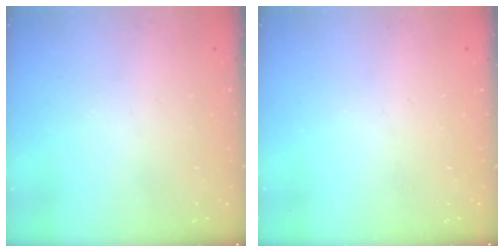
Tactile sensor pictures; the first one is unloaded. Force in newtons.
{"total": 0.0}